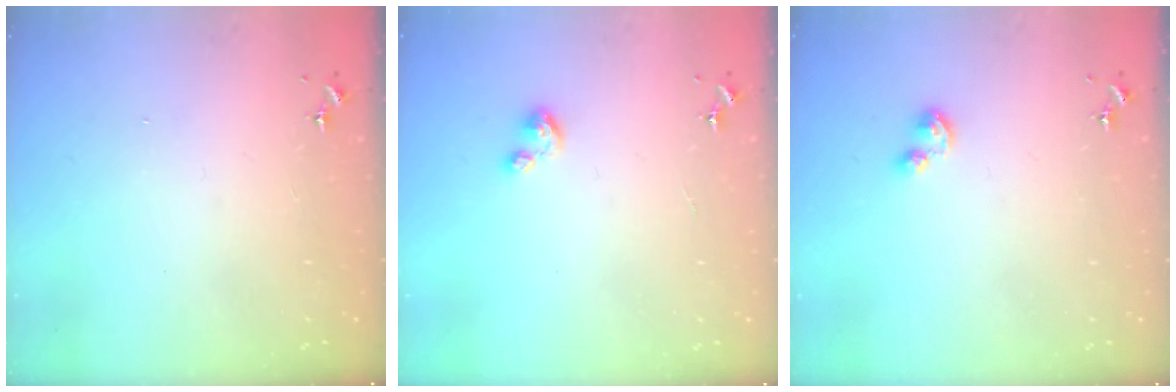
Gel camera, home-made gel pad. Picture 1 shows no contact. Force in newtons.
{"total": 4.2, "press": 4.2, "slide": 0.4}
{"total": 3.0, "press": 3.0, "slide": 0.3}